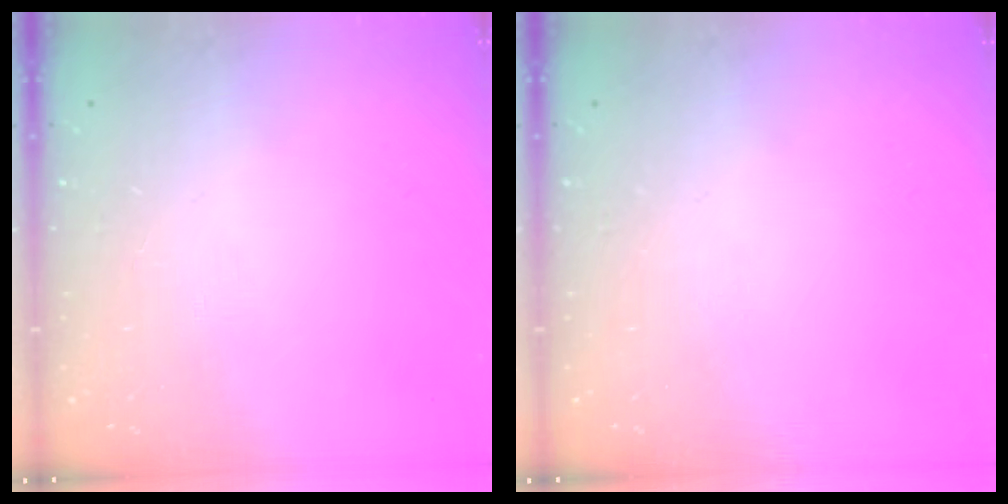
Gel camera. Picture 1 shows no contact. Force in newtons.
{"total": 0.0}